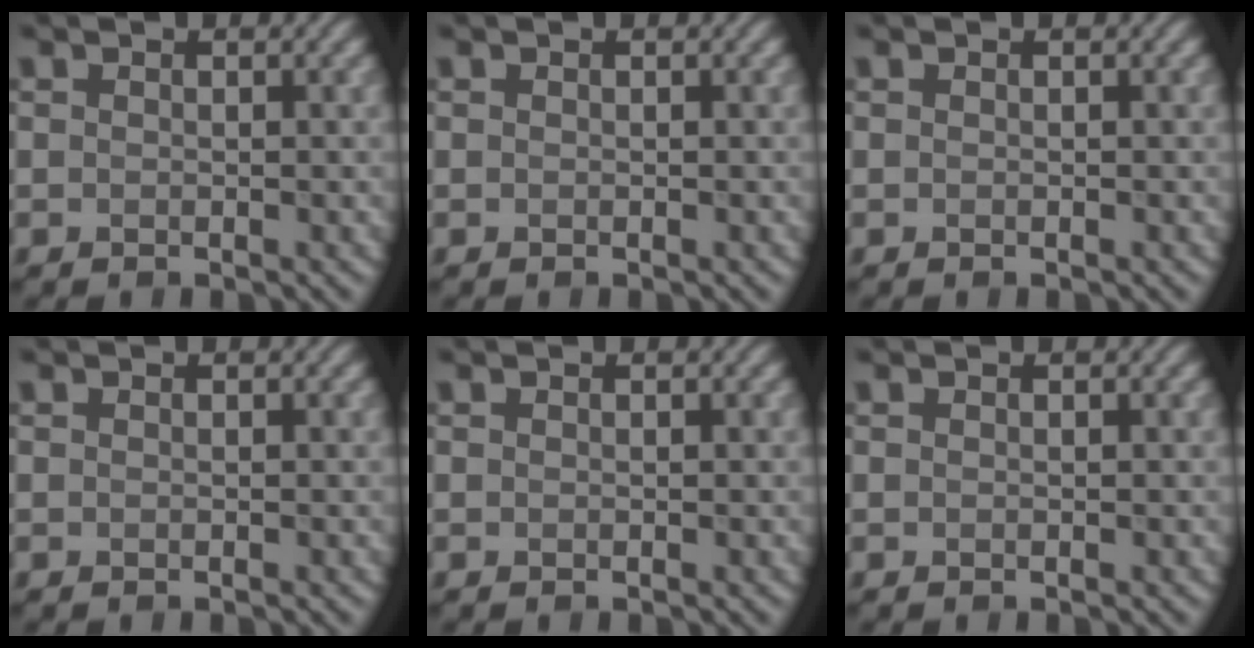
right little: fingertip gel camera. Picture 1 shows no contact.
{"total": 0.0}
{"total": 0.0}
{"total": 0.0}
{"total": 0.0}
{"total": 0.0}